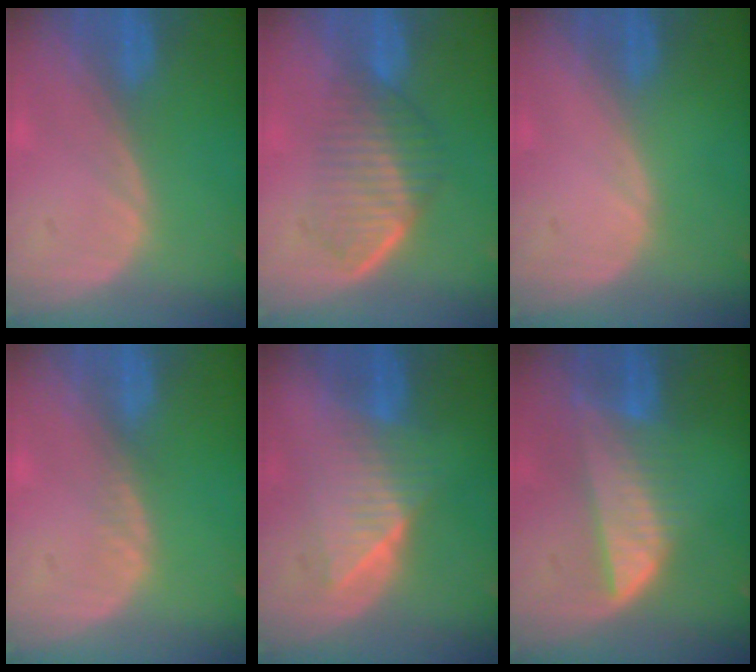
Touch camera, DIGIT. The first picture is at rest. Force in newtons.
{"total": 7.0, "press": 6.1, "slide": 3.5}
{"total": 0.0}
{"total": 0.9, "press": 0.9, "slide": 0.2}
{"total": 6.4, "press": 6.3, "slide": 1.1}
{"total": 7.3, "press": 6.9, "slide": 2.6}